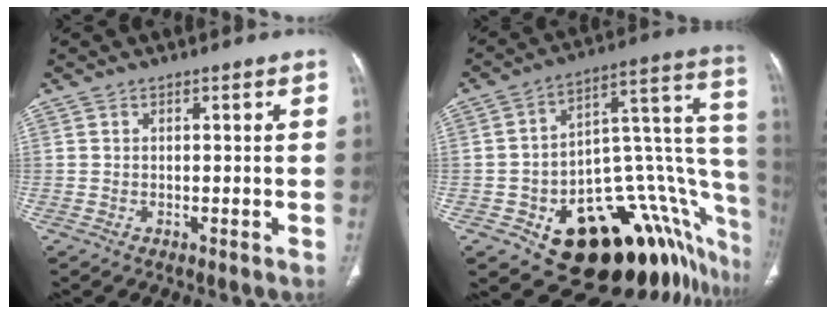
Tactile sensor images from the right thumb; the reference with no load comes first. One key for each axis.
{"total": 32.1, "fx": -13.6, "fy": 15.3, "fz": 24.7, "tx": -0.188, "ty": 0.101, "tz": -0.180}